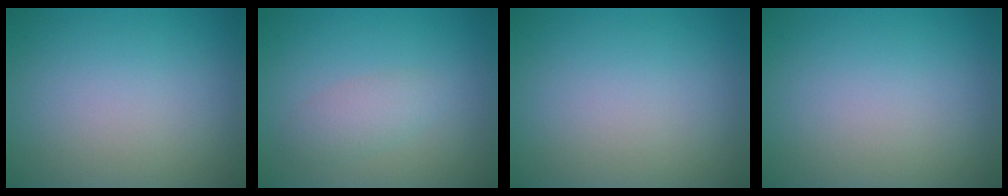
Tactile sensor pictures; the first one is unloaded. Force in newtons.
{"total": 1.8, "press": 1.8, "slide": 0.1}
{"total": 0.0}
{"total": 0.0}